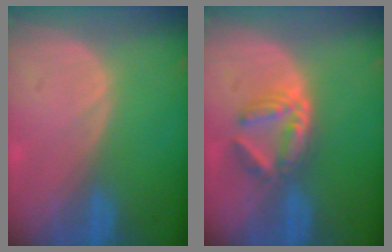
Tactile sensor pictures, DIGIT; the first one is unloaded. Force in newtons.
{"total": 5.9, "press": 5.2, "slide": 2.9}